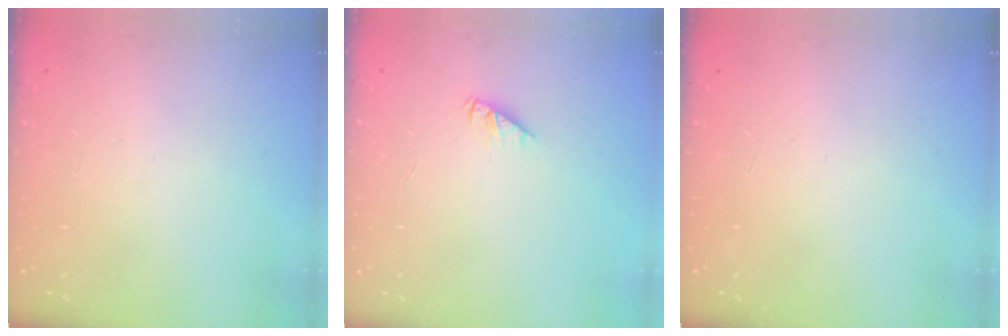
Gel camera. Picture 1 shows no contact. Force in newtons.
{"total": 2.3, "press": 2.3, "slide": 0.3}
{"total": 0.0}